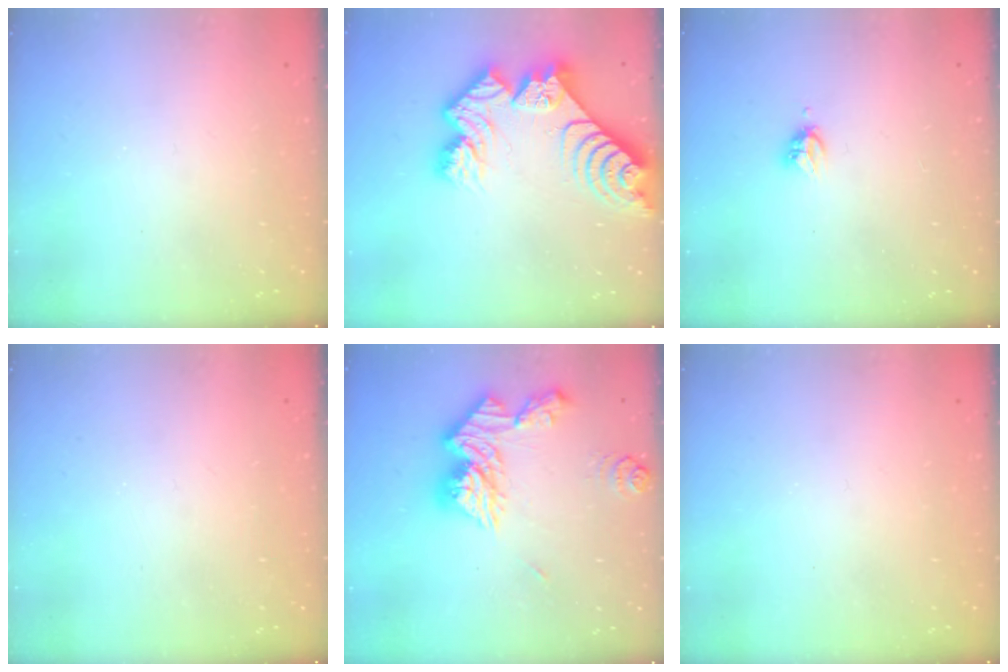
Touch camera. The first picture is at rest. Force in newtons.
{"total": 16.7, "press": 16.6, "slide": 1.8}
{"total": 3.6, "press": 3.6, "slide": 0.5}
{"total": 0.0}
{"total": 17.9, "press": 17.8, "slide": 1.8}
{"total": 0.0}